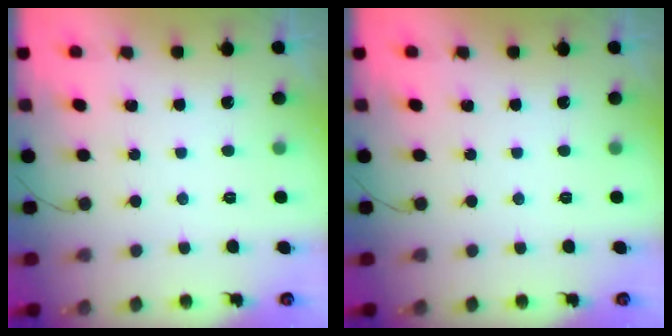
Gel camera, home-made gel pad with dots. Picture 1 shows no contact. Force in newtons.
{"total": 0.0}